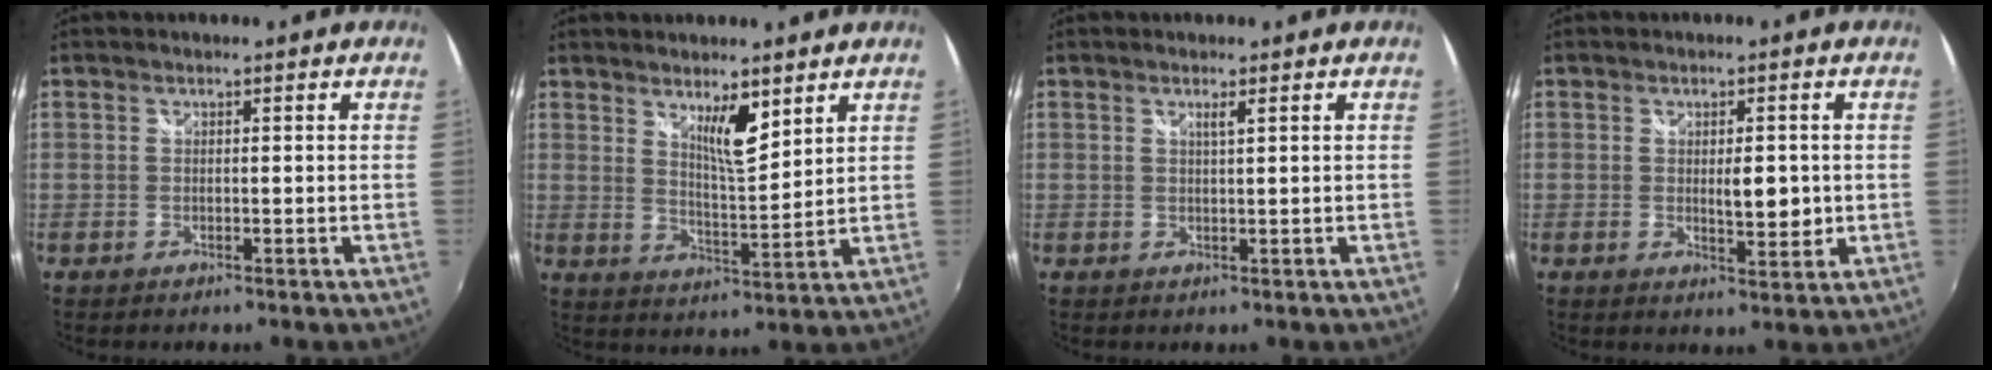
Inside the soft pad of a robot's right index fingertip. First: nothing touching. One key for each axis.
{"total": 6.7, "fx": 4.4, "fy": 1.4, "fz": 4.8, "tx": -0.077, "ty": -0.007, "tz": 0.073}
{"total": 1.2, "fx": 0.6, "fy": -0.3, "fz": 1.0, "tx": -0.016, "ty": 0.000, "tz": 0.010}
{"total": 4.8, "fx": 0.0, "fy": 1.9, "fz": 4.4, "tx": -0.065, "ty": -0.007, "tz": 0.004}